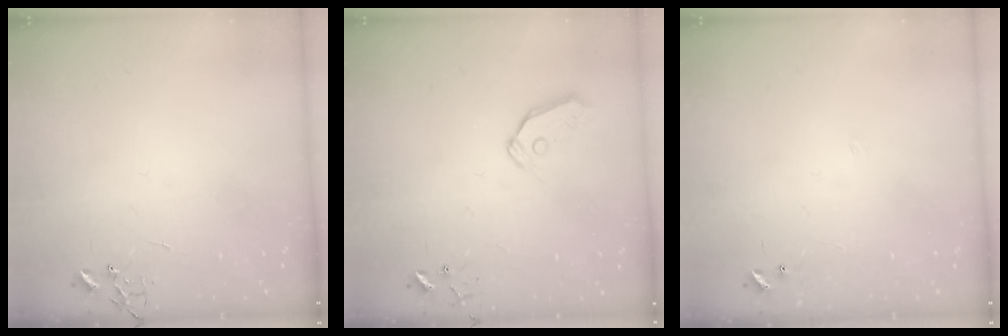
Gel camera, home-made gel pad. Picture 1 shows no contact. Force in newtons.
{"total": 7.3, "press": 7.2, "slide": 0.8}
{"total": 3.8, "press": 3.8, "slide": 0.5}